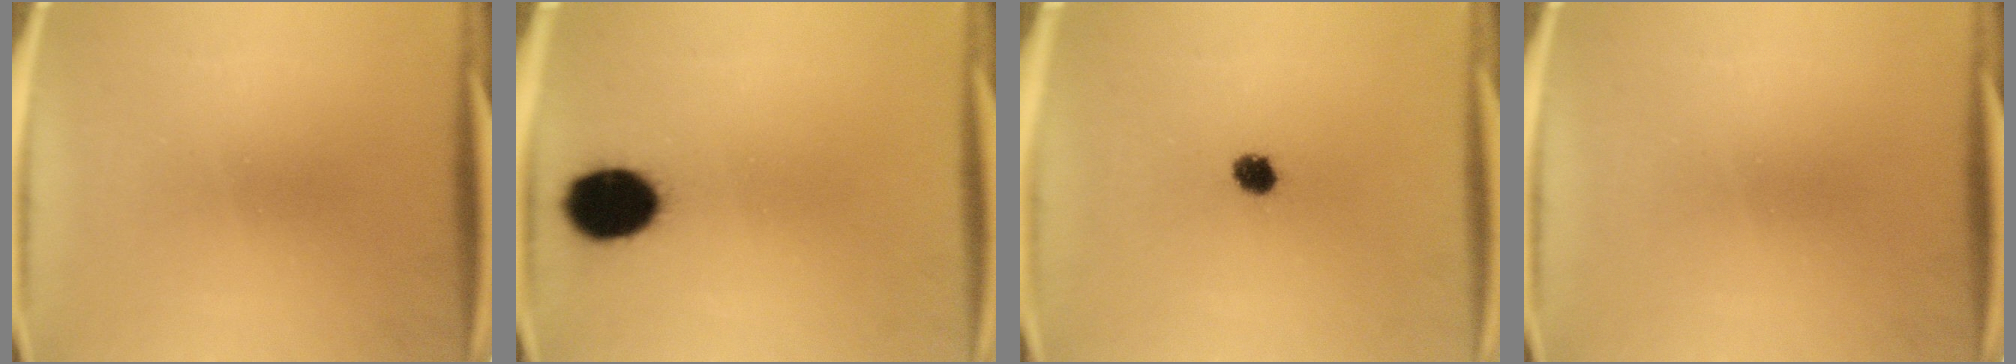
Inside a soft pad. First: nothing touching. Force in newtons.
{"total": 12.3}
{"total": 3.5}
{"total": 0.0}